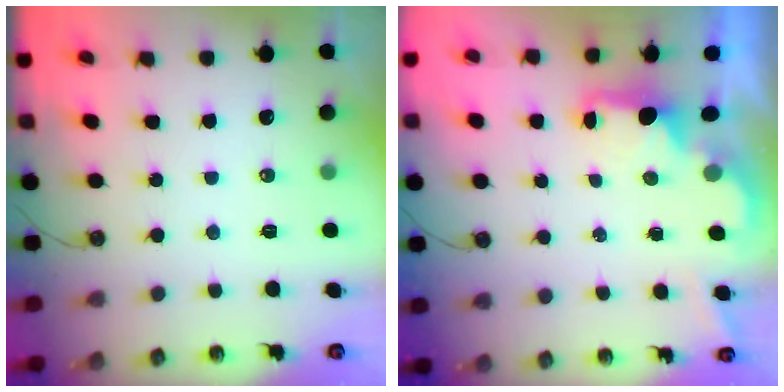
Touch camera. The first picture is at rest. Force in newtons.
{"total": 1.7, "press": 1.6, "slide": 0.7}